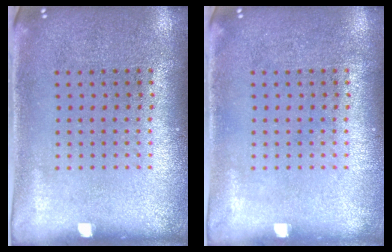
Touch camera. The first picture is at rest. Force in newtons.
{"total": 0.0}